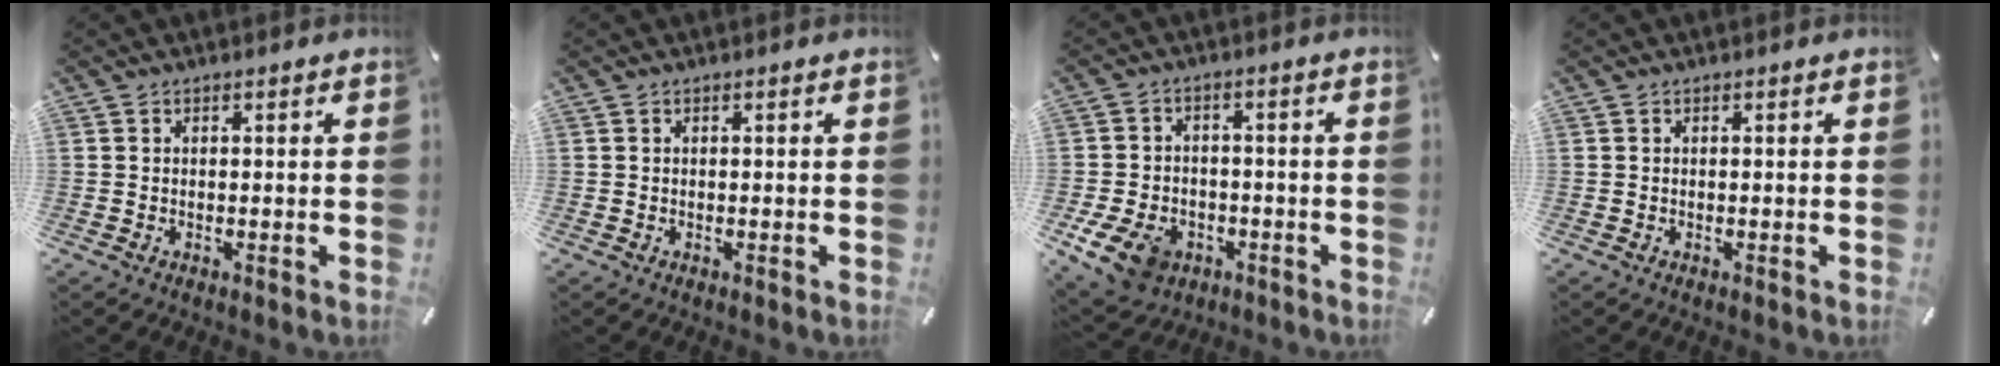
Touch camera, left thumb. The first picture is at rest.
{"total": 0.0}
{"total": 9.9, "force": [-4.6, 7.2, 5.0], "torque": [-0.110, 0.026, -0.084]}
{"total": 0.0}